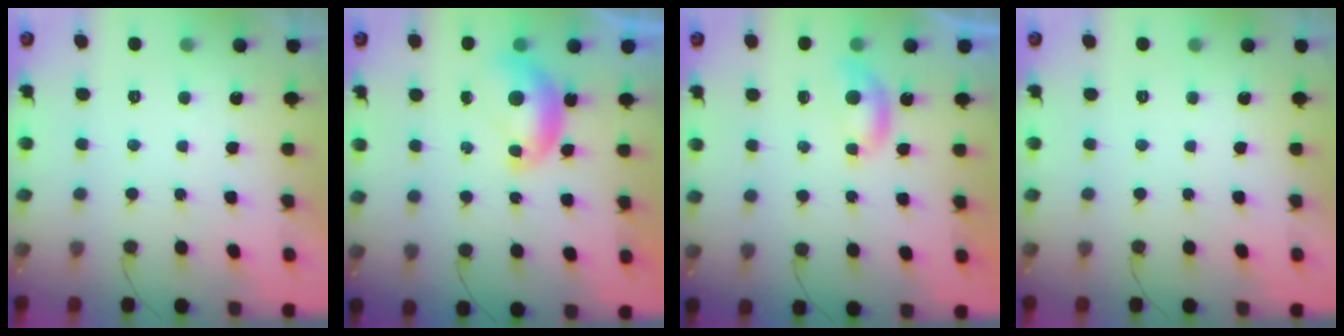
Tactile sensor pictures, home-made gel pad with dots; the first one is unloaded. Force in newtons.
{"total": 7.6, "press": 7.5, "slide": 1.2}
{"total": 4.4, "press": 4.4, "slide": 0.5}
{"total": 0.0}